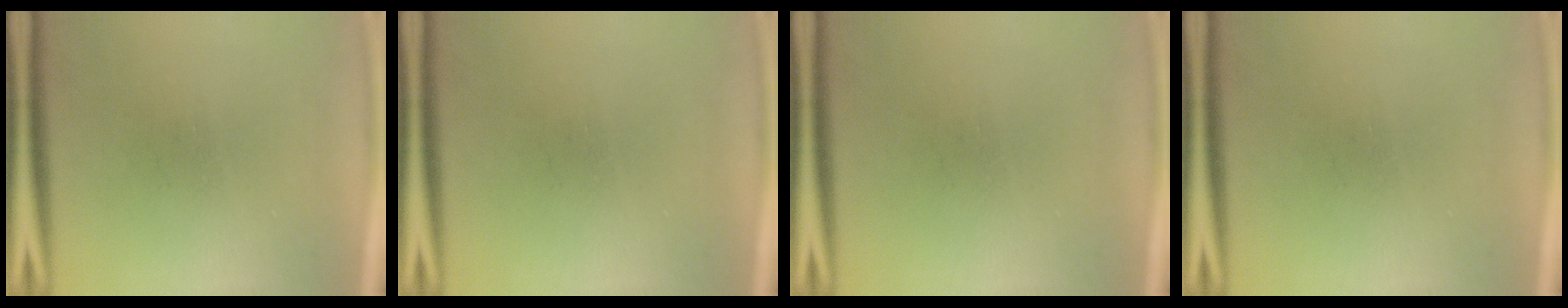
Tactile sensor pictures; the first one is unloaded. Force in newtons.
{"total": 0.0}
{"total": 0.0}
{"total": 0.0}